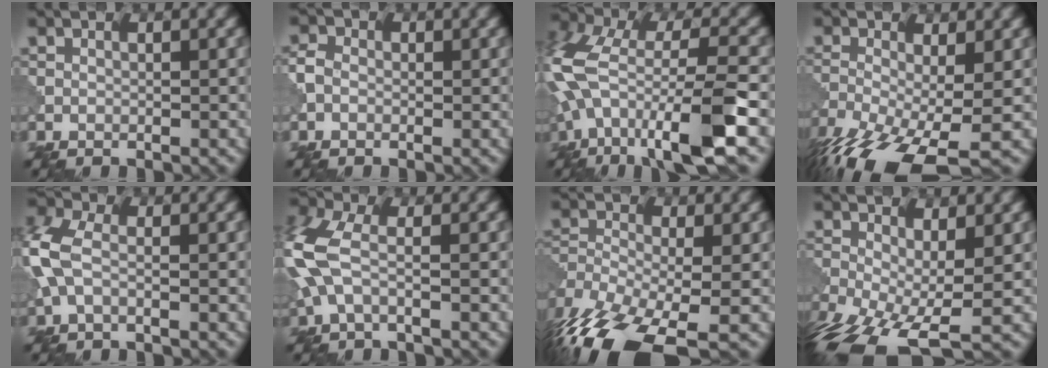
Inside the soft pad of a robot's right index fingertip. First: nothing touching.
{"total": 1.6, "force": [-0.3, 1.4, 0.7], "torque": [-0.027, 0.009, -0.011]}
{"total": 11.6, "force": [-3.8, 4.2, 10.1], "torque": [-0.207, 0.004, -0.068]}
{"total": 12.1, "force": [-6.7, 4.5, 9.1], "torque": [-0.190, -0.026, -0.109]}
{"total": 5.4, "force": [0.0, 3.2, 4.3], "torque": [-0.135, 0.015, -0.012]}
{"total": 5.9, "force": [-0.3, 2.9, 5.2], "torque": [-0.152, 0.018, -0.017]}
{"total": 12.3, "force": [-7.7, 5.0, 8.1], "torque": [-0.181, -0.015, -0.123]}
{"total": 11.2, "force": [-4.5, 5.6, 8.7], "torque": [-0.189, -0.030, -0.058]}